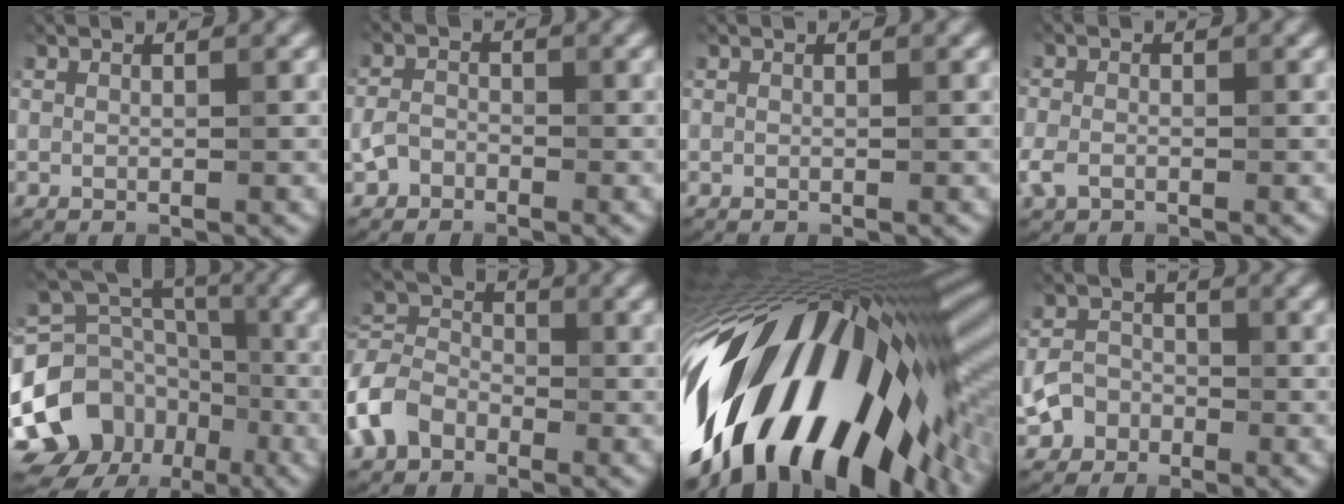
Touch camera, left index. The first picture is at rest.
{"total": 3.4, "force": [-3.1, -0.3, -1.2], "torque": [-0.008, -0.011, -0.021]}
{"total": 0.0}
{"total": 2.4, "force": [-2.3, -0.4, -0.1], "torque": [-0.031, -0.013, -0.009]}
{"total": 11.9, "force": [-8.1, 8.2, 2.7], "torque": [-0.109, -0.004, -0.107]}
{"total": 5.2, "force": [-4.8, 2.1, 0.2], "torque": [-0.041, -0.004, -0.067]}
{"total": 16.9, "force": [-6.0, 7.1, 14.1], "torque": [-0.260, -0.021, -0.081]}
{"total": 3.8, "force": [-3.5, 0.8, -1.2], "torque": [-0.006, -0.010, -0.028]}